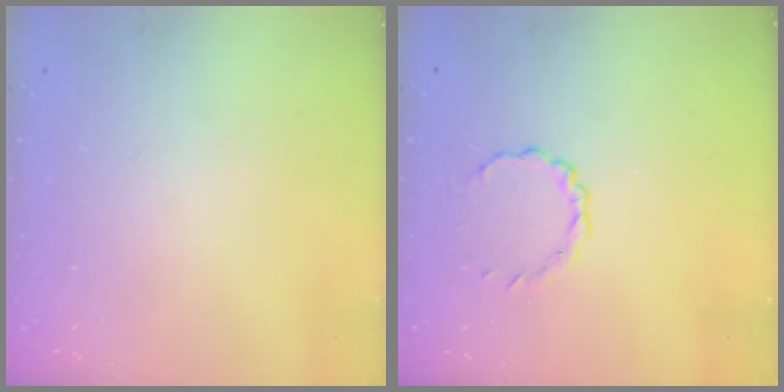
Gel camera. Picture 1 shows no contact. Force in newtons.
{"total": 2.8, "press": 2.6, "slide": 1.1}